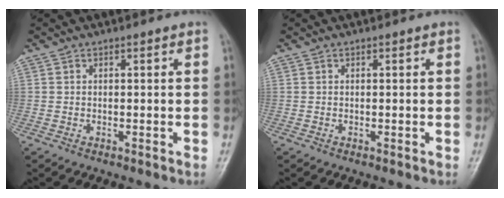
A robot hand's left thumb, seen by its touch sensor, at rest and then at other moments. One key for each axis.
{"total": 0.0}